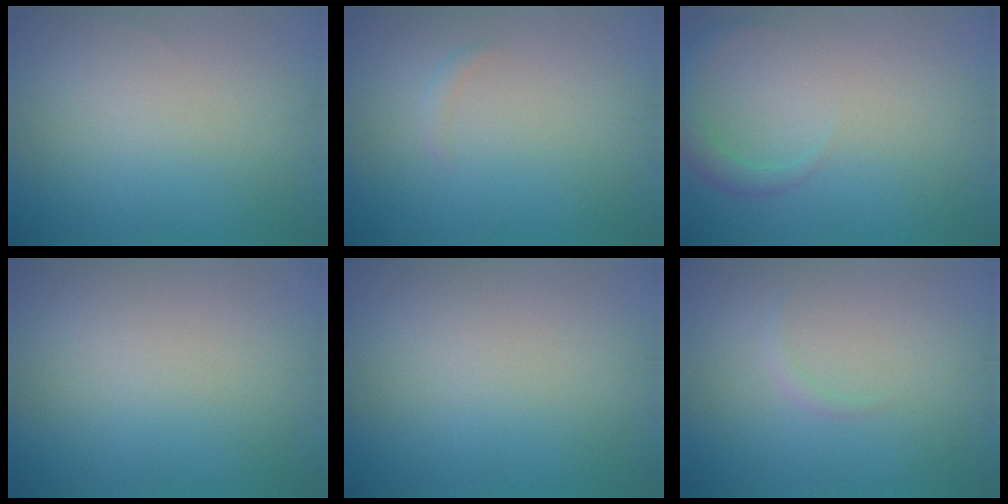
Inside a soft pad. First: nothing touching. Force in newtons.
{"total": 0.7, "press": 0.7, "slide": 0.0}
{"total": 2.1, "press": 2.1, "slide": 0.2}
{"total": 0.0}
{"total": 0.0}
{"total": 0.7, "press": 0.7, "slide": 0.1}